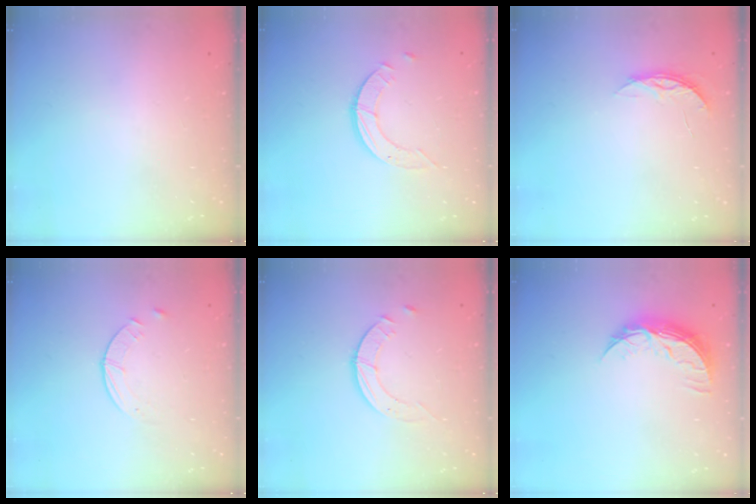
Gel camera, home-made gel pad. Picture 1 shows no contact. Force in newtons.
{"total": 4.0, "press": 4.0, "slide": 0.2}
{"total": 4.5, "press": 4.5, "slide": 0.4}
{"total": 3.0, "press": 3.0, "slide": 0.4}
{"total": 3.9, "press": 3.9, "slide": 0.4}
{"total": 9.0, "press": 9.0, "slide": 0.5}